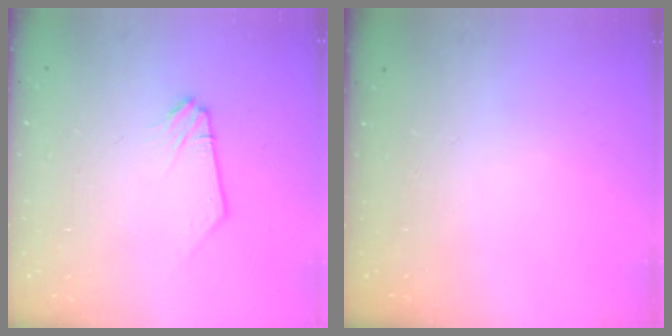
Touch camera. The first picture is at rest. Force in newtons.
{"total": 0.0}